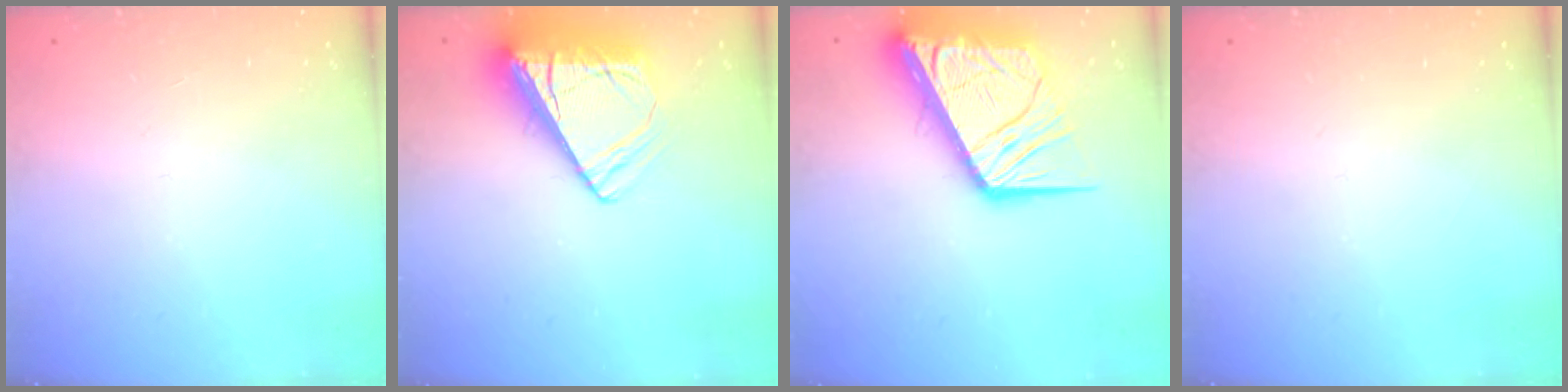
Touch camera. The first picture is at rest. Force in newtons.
{"total": 11.7, "press": 11.6, "slide": 1.5}
{"total": 21.9, "press": 21.8, "slide": 2.9}
{"total": 0.0}